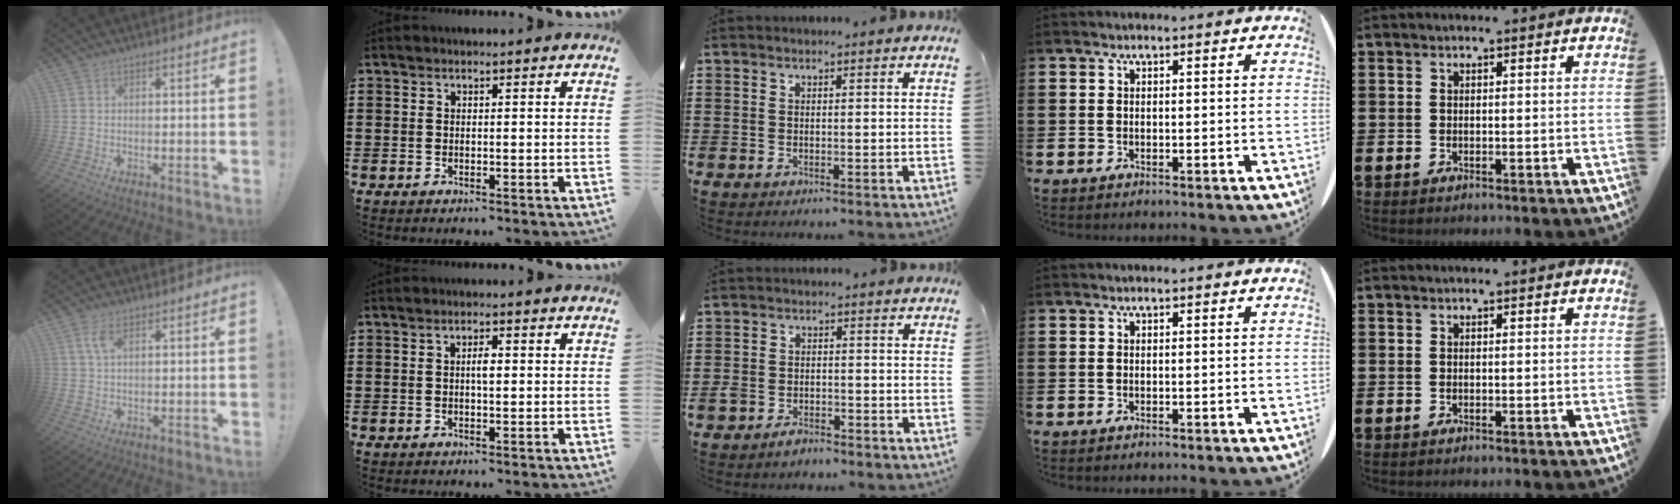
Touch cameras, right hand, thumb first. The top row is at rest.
{"thumb": {"total": 3.6, "force": [1.4, 1.2, 3.0], "torque": [-0.056, 0.000, 0.024]}, "index": {"total": 2.0, "force": [0.2, 0.6, 1.9], "torque": [-0.037, 0.004, 0.000]}, "middle": {"total": 2.5, "force": [-2.1, 1.1, 0.9], "torque": [-0.025, 0.005, -0.044]}}